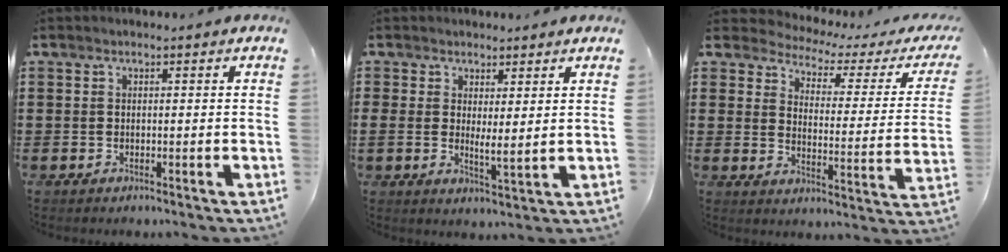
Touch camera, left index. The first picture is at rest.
{"total": 2.8, "force": [1.9, 0.6, 1.9], "torque": [-0.039, -0.007, 0.034]}
{"total": 2.8, "force": [2.6, 0.9, 0.8], "torque": [-0.039, -0.023, 0.035]}